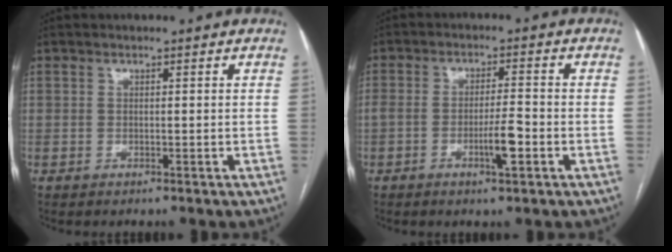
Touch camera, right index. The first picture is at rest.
{"total": 5.1, "force": [-2.0, 0.6, 4.7], "torque": [-0.087, 0.001, -0.033]}